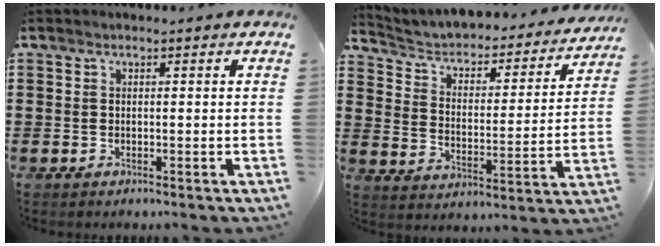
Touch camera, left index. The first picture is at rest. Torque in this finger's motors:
{"motor_torque": [2.14, 0.00, 0.28, 0.02]}